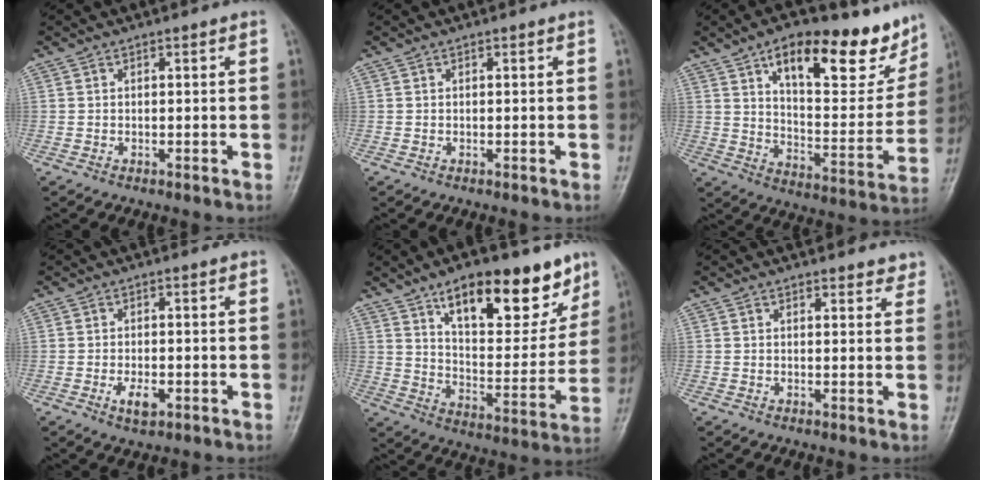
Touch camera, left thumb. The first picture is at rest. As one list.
[{"total": 0.0}, {"total": 21.9, "force": [13.7, 8.8, 14.6], "torque": [-0.150, -0.048, 0.209]}, {"total": 3.5, "force": [-1.2, 1.7, 2.8], "torque": [-0.048, -0.001, -0.019]}, {"total": 20.1, "force": [12.6, 8.5, 13.2], "torque": [-0.141, -0.060, 0.201]}, {"total": 3.0, "force": [2.6, 1.2, 0.9], "torque": [0.015, -0.011, 0.023]}]